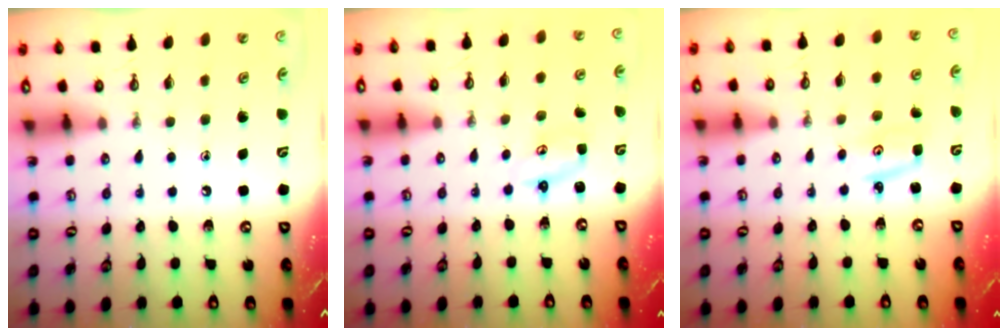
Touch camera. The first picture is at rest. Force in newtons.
{"total": 2.4, "press": 2.4, "slide": 0.2}
{"total": 3.9, "press": 3.9, "slide": 0.4}